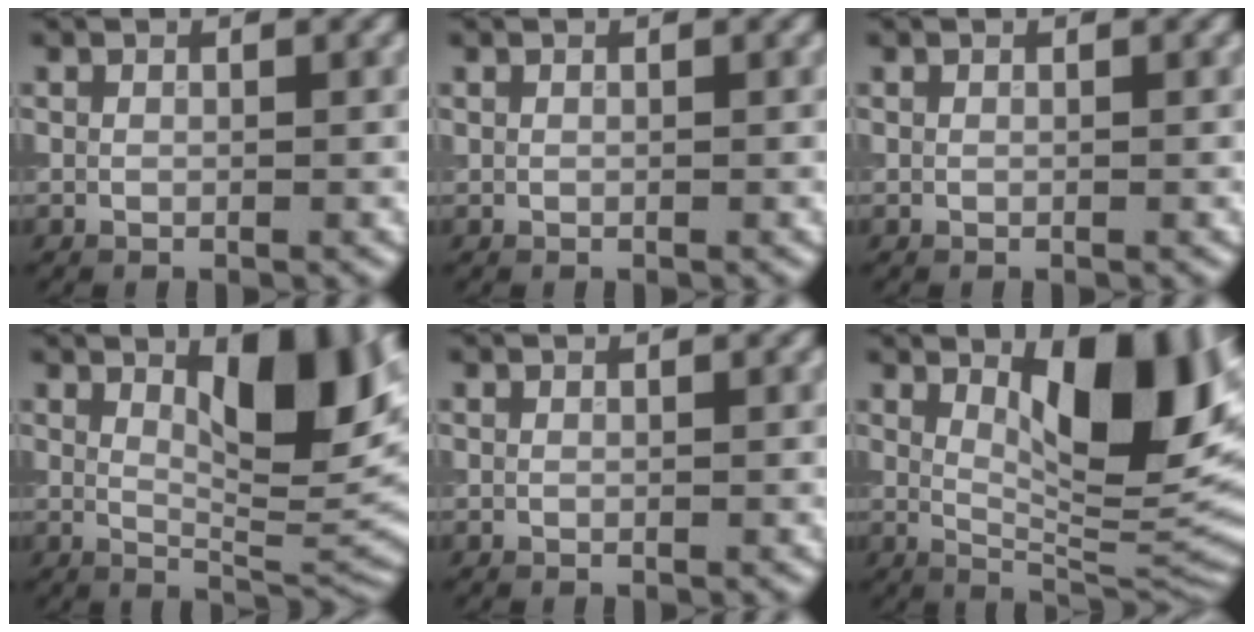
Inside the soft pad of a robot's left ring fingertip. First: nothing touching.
{"total": 0.0}
{"total": 0.0}
{"total": 8.8, "force": [3.1, 2.8, 7.8], "torque": [-0.110, -0.004, 0.051]}
{"total": 0.0}
{"total": 10.9, "force": [3.4, 3.8, 9.6], "torque": [-0.129, -0.002, 0.057]}